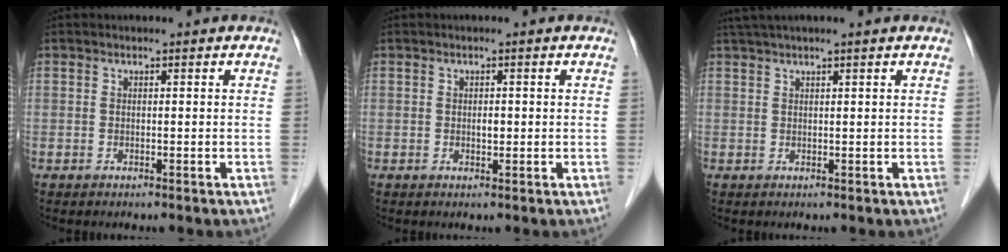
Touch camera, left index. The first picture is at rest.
{"total": 0.9, "force": [-0.2, 0.5, 0.8], "torque": [-0.014, -0.003, -0.003]}
{"total": 3.7, "force": [2.8, -0.8, 2.2], "torque": [-0.036, 0.024, 0.054]}